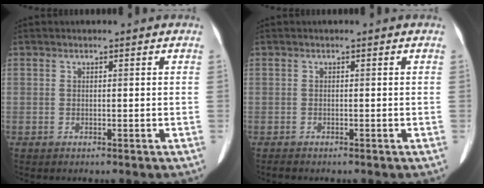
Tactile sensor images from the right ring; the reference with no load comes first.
{"total": 0.7, "force": [-0.7, 0.1, 0.2], "torque": [-0.010, -0.002, -0.010]}